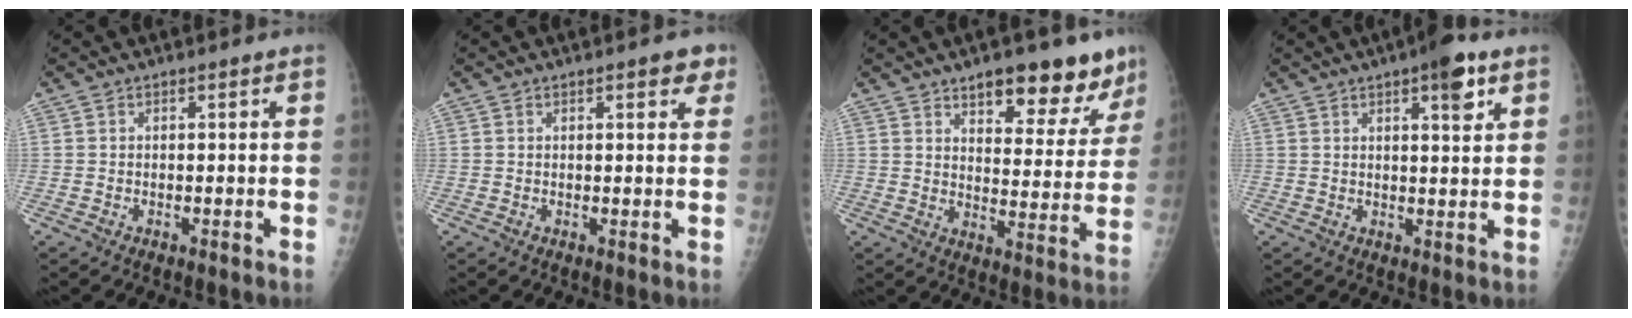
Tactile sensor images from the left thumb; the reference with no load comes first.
{"total": 3.1, "force": [1.8, 1.2, 2.2], "torque": [-0.011, -0.004, 0.017]}
{"total": 14.4, "force": [9.9, 5.8, 8.8], "torque": [-0.063, -0.060, 0.139]}
{"total": 6.9, "force": [3.7, 2.0, 5.5], "torque": [-0.065, -0.014, 0.048]}